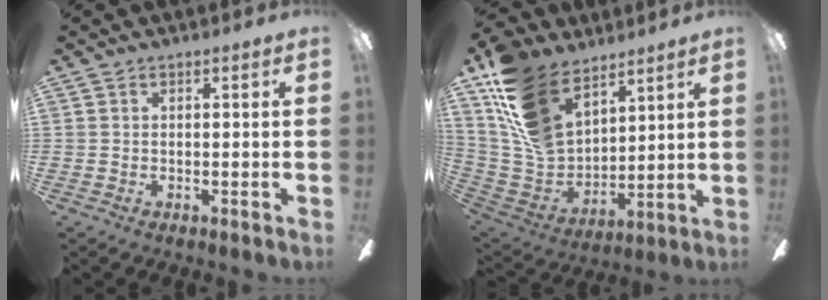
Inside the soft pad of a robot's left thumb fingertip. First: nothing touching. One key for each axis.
{"total": 19.2, "fx": 12.0, "fy": 11.4, "fz": 9.7, "tx": -0.224, "ty": -0.062, "tz": 0.229}